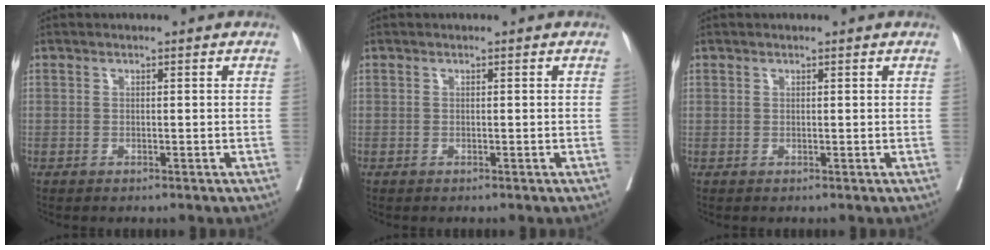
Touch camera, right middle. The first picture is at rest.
{"total": 0.0}
{"total": 0.8, "force": [0.4, 0.7, 0.0], "torque": [0.006, 0.003, 0.005]}